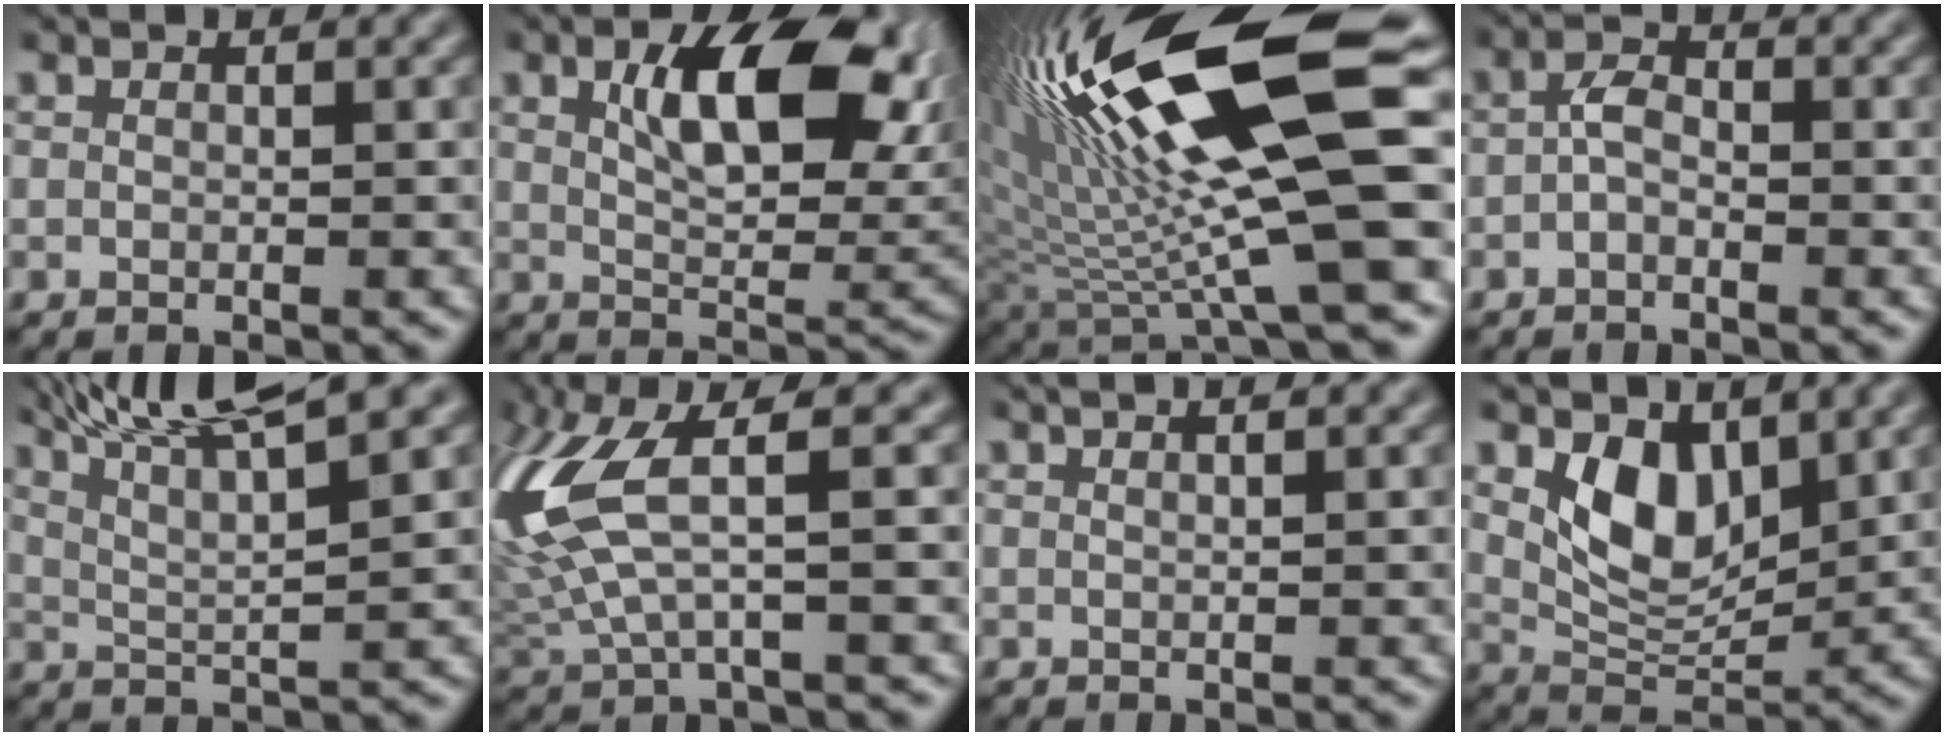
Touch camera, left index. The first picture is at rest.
{"total": 9.7, "force": [3.2, 4.6, 7.9], "torque": [-0.118, -0.001, 0.055]}
{"total": 18.5, "force": [5.7, 4.5, 17.0], "torque": [-0.312, 0.002, 0.106]}
{"total": 1.7, "force": [-0.6, 0.9, 1.3], "torque": [-0.026, 0.006, -0.015]}
{"total": 8.9, "force": [6.4, 1.6, 5.9], "torque": [-0.092, 0.021, 0.093]}
{"total": 8.3, "force": [2.0, 2.6, 7.6], "torque": [-0.192, 0.007, 0.040]}
{"total": 3.0, "force": [1.8, 1.4, 2.0], "torque": [-0.002, 0.015, -0.010]}
{"total": 5.0, "force": [2.2, 3.0, 3.4], "torque": [-0.071, -0.013, 0.040]}